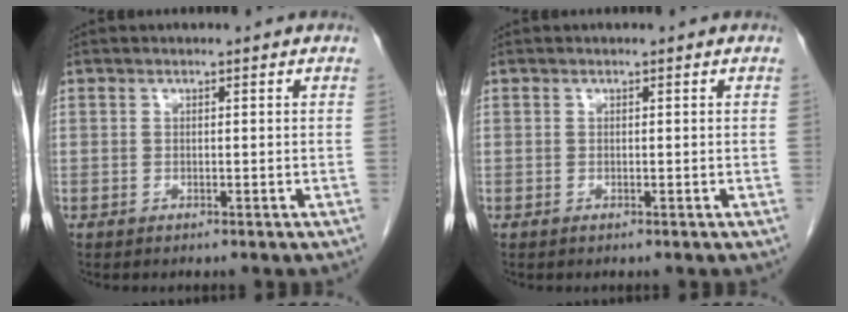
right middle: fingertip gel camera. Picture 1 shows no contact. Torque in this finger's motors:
{"motor_torque": [-0.01, 0.00, 0.00, 0.00]}